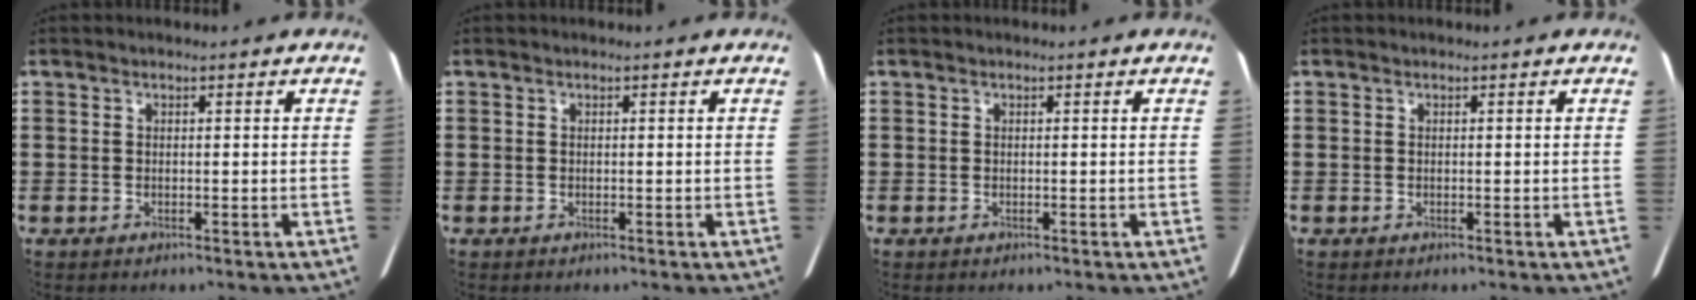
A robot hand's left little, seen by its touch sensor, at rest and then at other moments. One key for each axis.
{"total": 0.0}
{"total": 0.0}
{"total": 0.0}